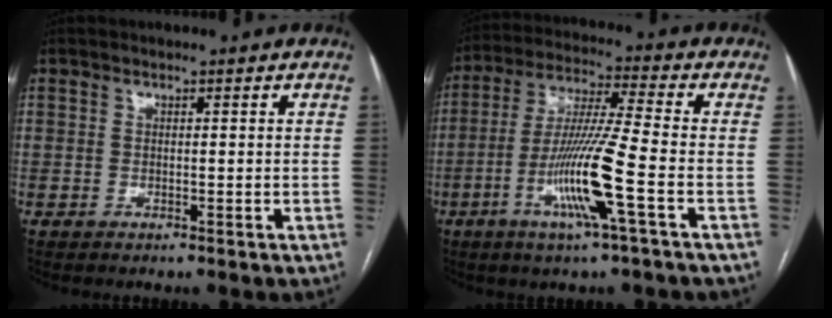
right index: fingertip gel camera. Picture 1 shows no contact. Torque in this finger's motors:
{"motor_torque": [2.14, 0.00, 1.05, 0.21]}